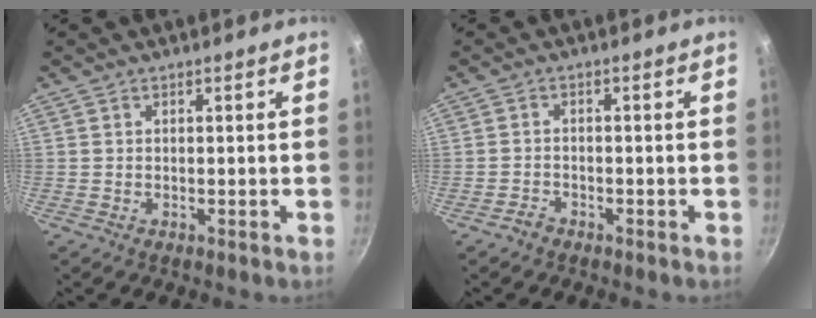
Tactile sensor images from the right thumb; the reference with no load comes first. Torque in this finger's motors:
{"motor_torque": [-0.02, 0.30, -0.04, 0.03, 0.02]}